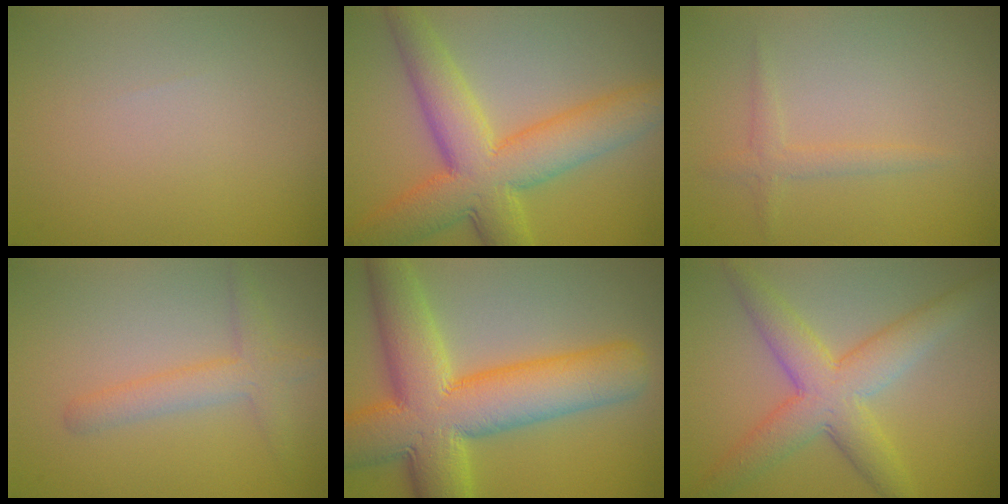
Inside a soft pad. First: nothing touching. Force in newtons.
{"total": 9.3, "press": 9.3, "slide": 0.4}
{"total": 1.4, "press": 1.4, "slide": 0.1}
{"total": 2.8, "press": 2.8, "slide": 0.2}
{"total": 12.6, "press": 12.6, "slide": 0.4}
{"total": 6.4, "press": 6.4, "slide": 0.1}